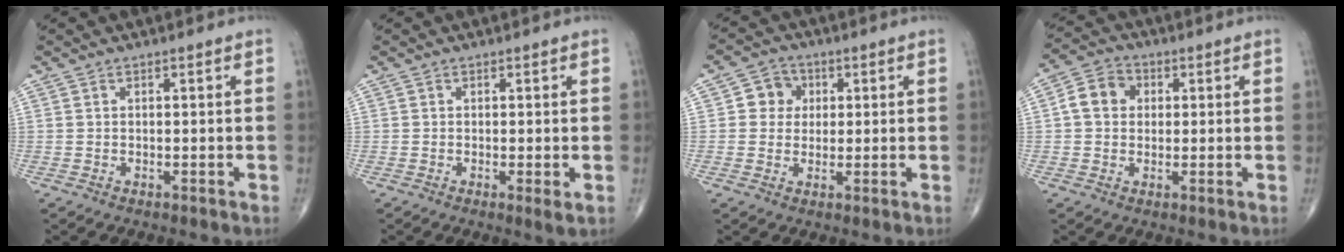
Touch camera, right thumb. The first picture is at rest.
{"total": 1.7, "force": [-0.2, 0.2, 1.7], "torque": [-0.034, -0.008, -0.006]}
{"total": 5.1, "force": [1.0, 4.8, 1.7], "torque": [0.006, 0.006, 0.008]}
{"total": 6.7, "force": [0.9, 5.6, 3.6], "torque": [-0.051, 0.014, 0.007]}